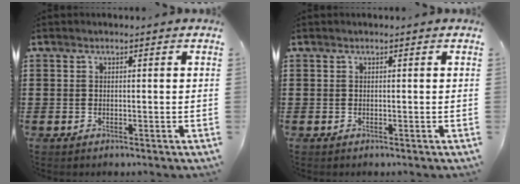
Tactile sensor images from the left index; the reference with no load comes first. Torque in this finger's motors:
{"motor_torque": [0.00, 0.00, 0.00, 0.00]}